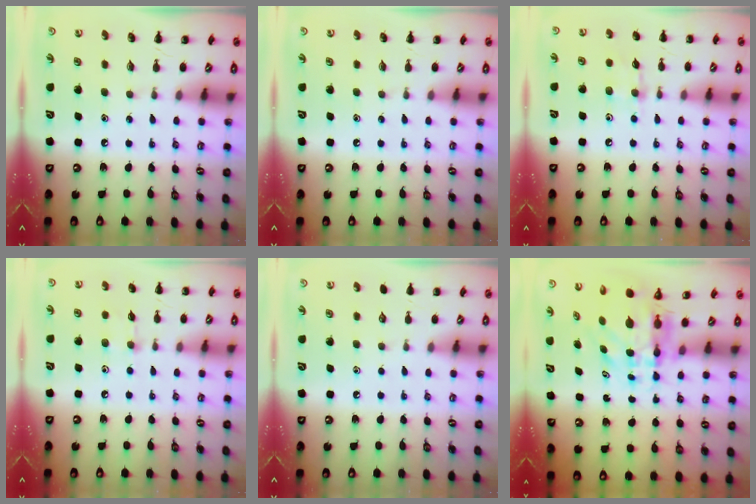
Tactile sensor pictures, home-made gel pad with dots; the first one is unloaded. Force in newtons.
{"total": 0.0}
{"total": 5.0, "press": 4.9, "slide": 1.2}
{"total": 3.8, "press": 3.5, "slide": 1.3}
{"total": 0.0}
{"total": 6.2, "press": 6.0, "slide": 1.7}